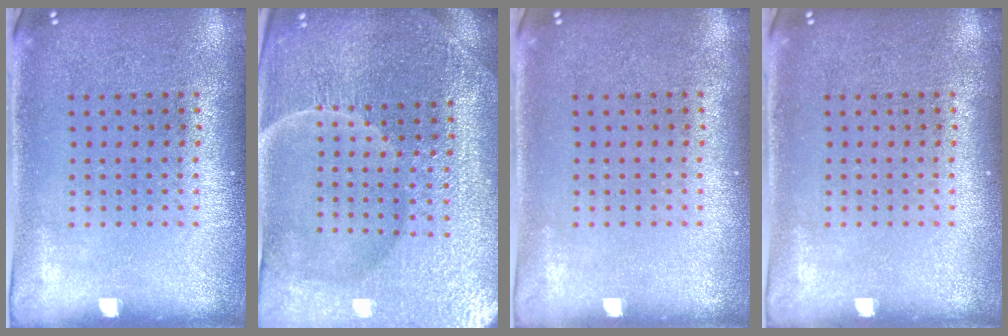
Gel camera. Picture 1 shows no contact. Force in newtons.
{"total": 5.5, "press": 5.0, "slide": 2.1}
{"total": 0.0}
{"total": 0.0}